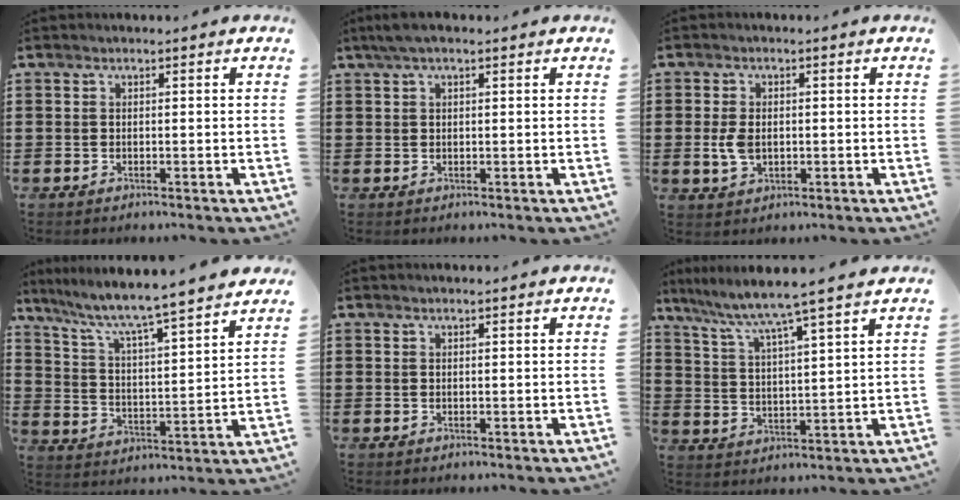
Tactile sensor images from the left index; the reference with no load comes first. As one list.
[{"total": 2.1, "force": [1.3, 0.5, 1.6], "torque": [-0.032, 0.004, 0.023]}, {"total": 3.9, "force": [0.0, 2.4, 3.1], "torque": [-0.082, -0.002, -0.006]}, {"total": 6.2, "force": [5.4, -0.2, 3.1], "torque": [-0.083, -0.048, 0.084]}, {"total": 0.5, "force": [0.4, -0.1, 0.3], "torque": [-0.007, -0.001, 0.009]}, {"total": 6.0, "force": [5.1, -1.3, 2.9], "torque": [-0.080, -0.042, 0.079]}]